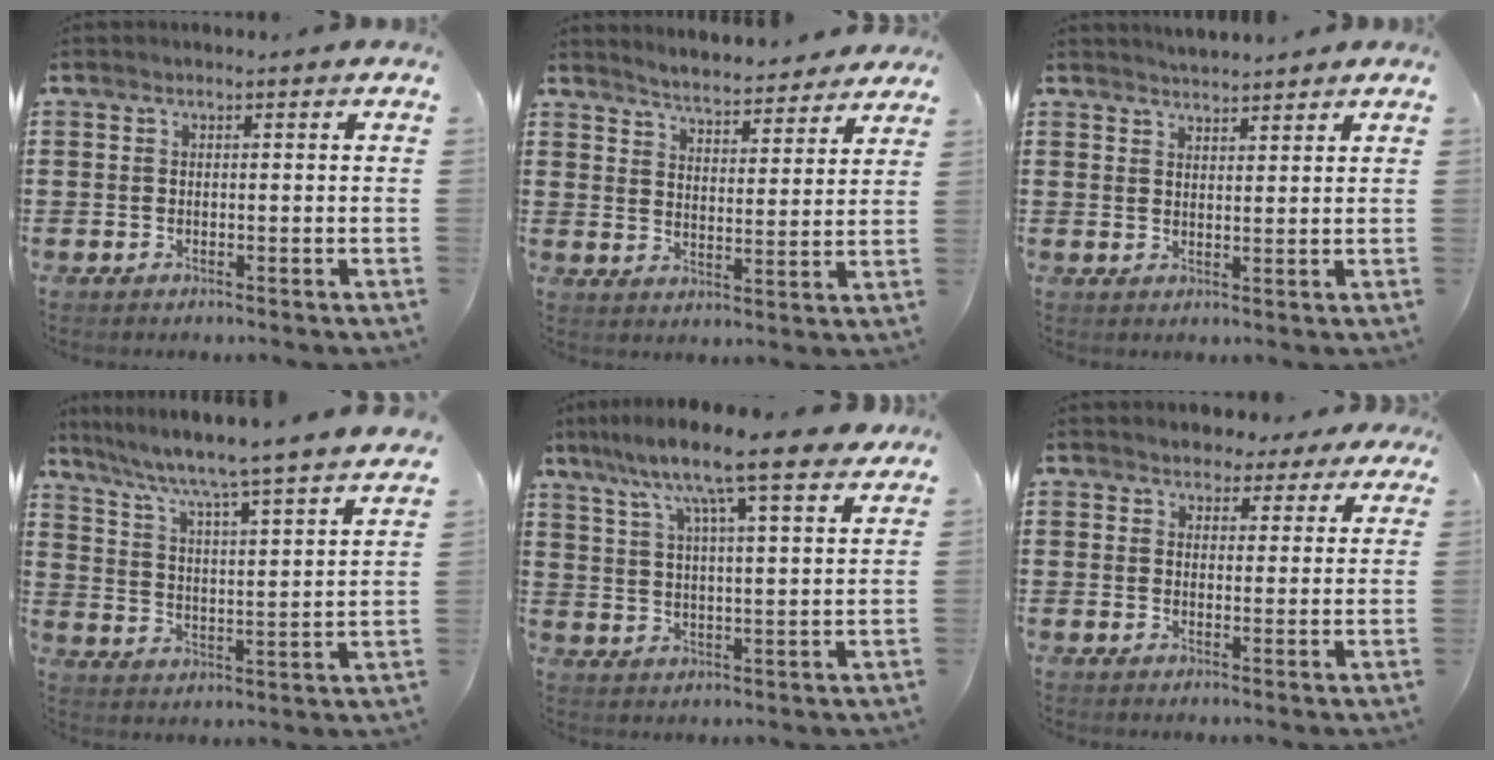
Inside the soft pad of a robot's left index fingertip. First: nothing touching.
{"total": 4.4, "force": [4.4, -0.1, 0.4], "torque": [-0.031, -0.031, 0.074]}
{"total": 2.5, "force": [2.5, 0.0, -0.1], "torque": [-0.004, -0.003, 0.049]}
{"total": 5.1, "force": [4.3, -1.0, 2.4], "torque": [-0.067, -0.051, 0.060]}
{"total": 10.2, "force": [8.2, 0.6, 6.1], "torque": [-0.139, -0.039, 0.135]}
{"total": 3.7, "force": [3.2, 1.8, 0.1], "torque": [-0.011, -0.004, 0.058]}